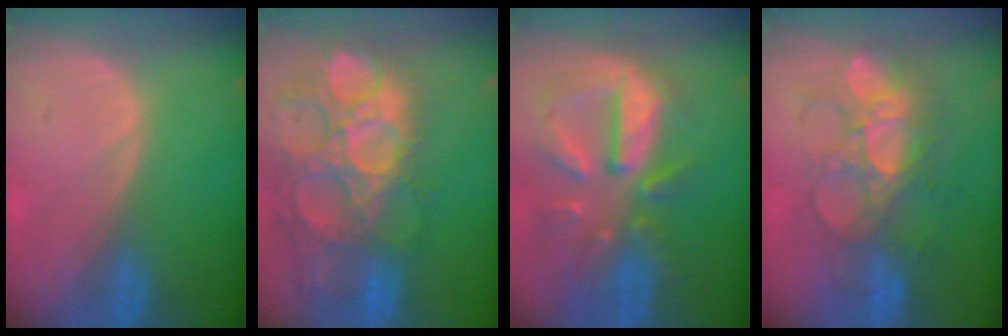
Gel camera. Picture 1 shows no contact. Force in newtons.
{"total": 15.6, "press": 12.8, "slide": 8.9}
{"total": 10.8, "press": 9.5, "slide": 5.2}
{"total": 9.1, "press": 8.9, "slide": 2.0}